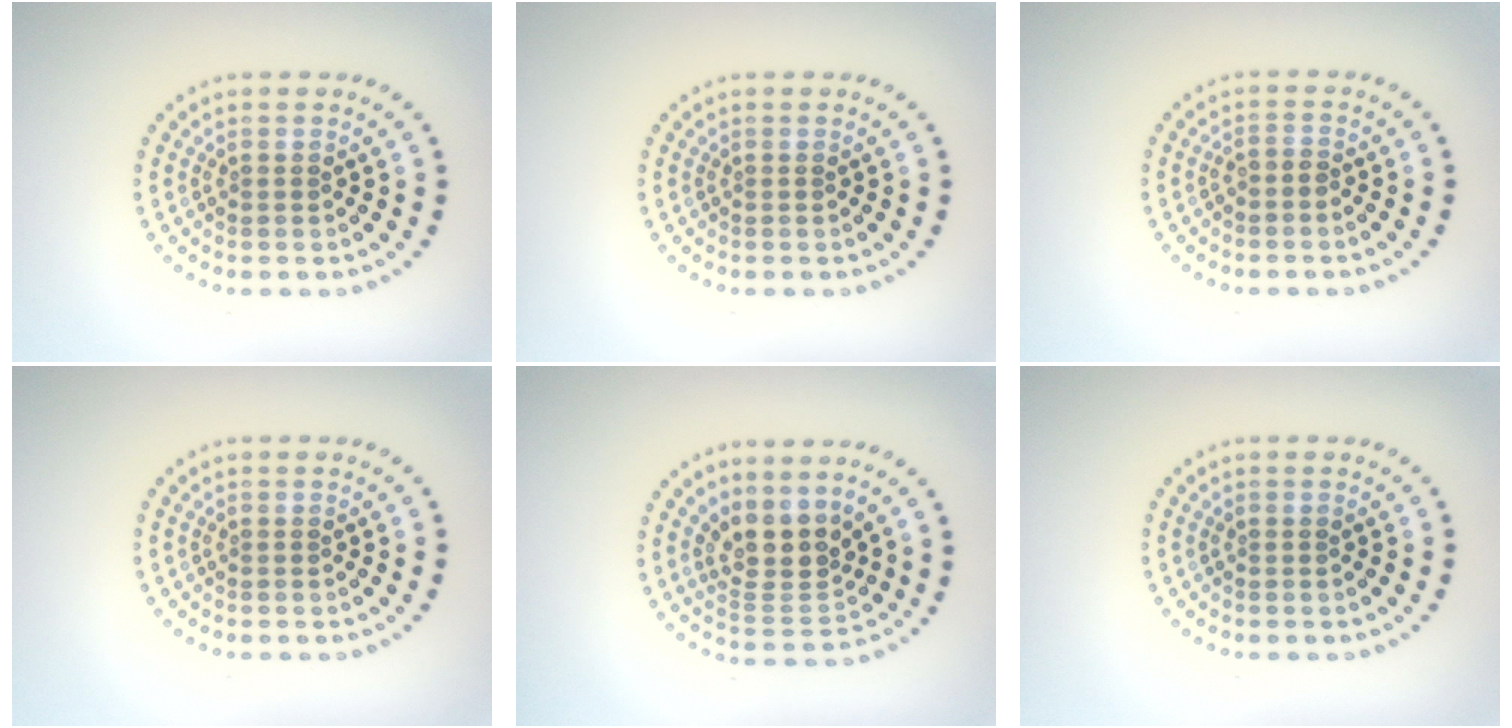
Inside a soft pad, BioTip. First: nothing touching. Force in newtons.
{"total": 0.0}
{"total": 0.8, "press": 0.4, "slide": 0.7}
{"total": 0.0}
{"total": 3.9, "press": 3.3, "slide": 2.2}
{"total": 0.0}